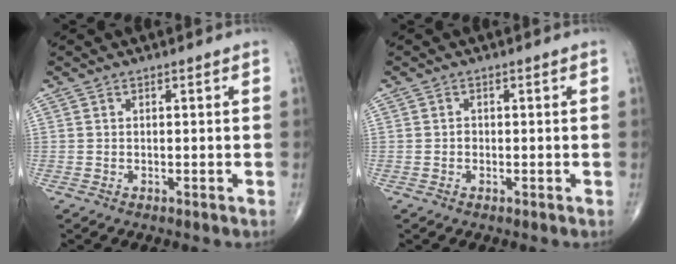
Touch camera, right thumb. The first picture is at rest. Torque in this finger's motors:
{"motor_torque": [0.47, 0.29, -0.01, -0.17, -0.02]}